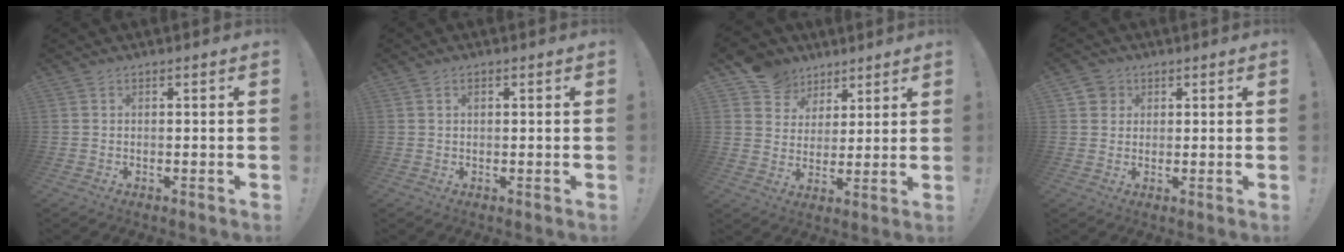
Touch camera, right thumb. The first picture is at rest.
{"total": 1.6, "force": [0.3, 1.1, 1.1], "torque": [-0.024, 0.006, 0.004]}
{"total": 10.3, "force": [6.4, 7.9, 1.7], "torque": [-0.035, -0.039, 0.129]}
{"total": 4.0, "force": [1.7, 3.5, 0.7], "torque": [-0.012, -0.001, 0.033]}